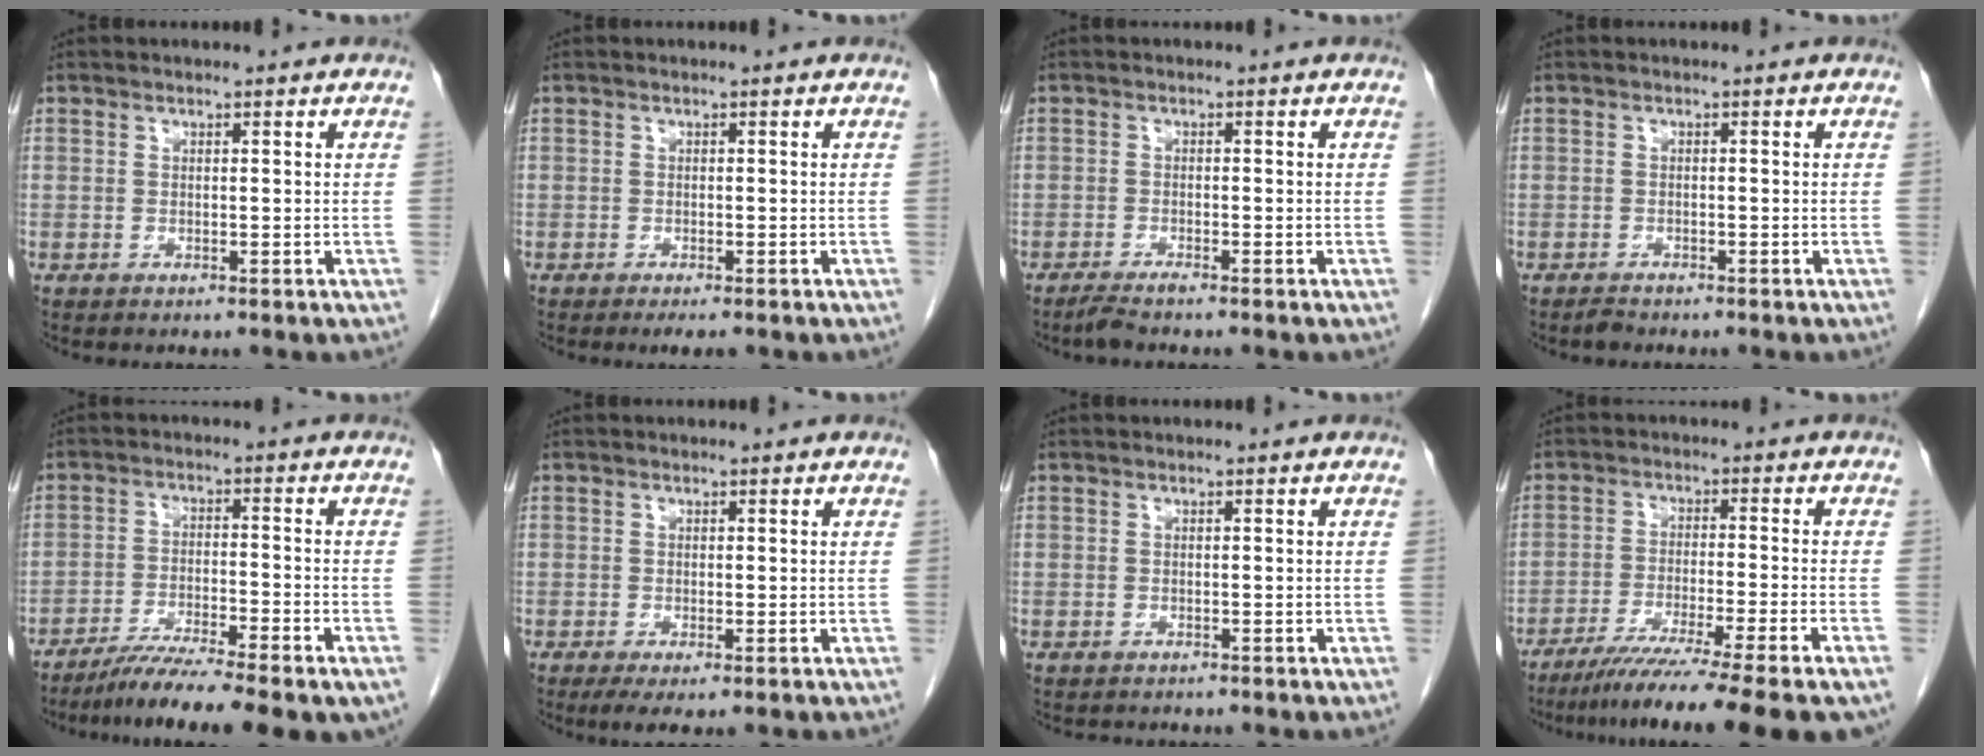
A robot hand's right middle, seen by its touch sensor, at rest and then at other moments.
{"total": 2.2, "force": [-1.7, 0.6, 1.4], "torque": [-0.016, -0.005, -0.021]}
{"total": 2.0, "force": [-1.8, -0.2, 1.0], "torque": [-0.025, -0.006, -0.035]}
{"total": 1.3, "force": [-1.1, 0.4, 0.5], "torque": [-0.015, -0.003, -0.018]}
{"total": 10.9, "force": [-8.4, 0.4, 7.0], "torque": [-0.108, -0.022, -0.133]}
{"total": 2.7, "force": [-1.3, 0.6, 2.3], "torque": [-0.035, -0.009, -0.017]}
{"total": 0.8, "force": [-0.7, 0.3, 0.1], "torque": [-0.009, 0.000, -0.009]}
{"total": 16.0, "force": [-12.5, -1.5, 9.8], "torque": [-0.128, -0.053, -0.192]}